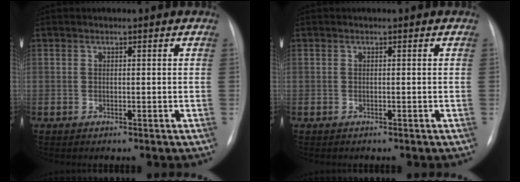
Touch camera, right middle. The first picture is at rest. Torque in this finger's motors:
{"motor_torque": [-0.16, 0.03, -0.14, -0.02]}